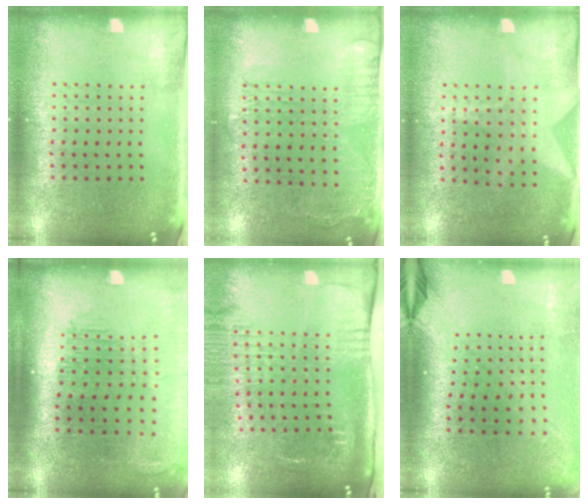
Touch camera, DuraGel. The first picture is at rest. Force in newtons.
{"total": 1.7, "press": 1.2, "slide": 1.1}
{"total": 1.2, "press": 1.2, "slide": 0.2}
{"total": 2.1, "press": 1.7, "slide": 1.2}
{"total": 2.7, "press": 2.0, "slide": 1.8}
{"total": 2.3, "press": 1.7, "slide": 1.5}